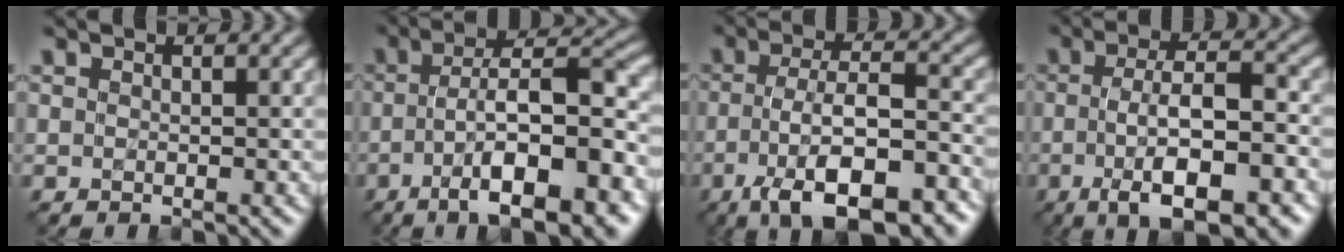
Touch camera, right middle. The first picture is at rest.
{"total": 11.5, "force": [-4.5, 3.3, 10.1], "torque": [-0.154, 0.012, -0.064]}
{"total": 11.0, "force": [-5.4, 4.0, 8.7], "torque": [-0.149, -0.003, -0.086]}
{"total": 8.9, "force": [-2.8, 2.7, 7.9], "torque": [-0.131, 0.001, -0.045]}